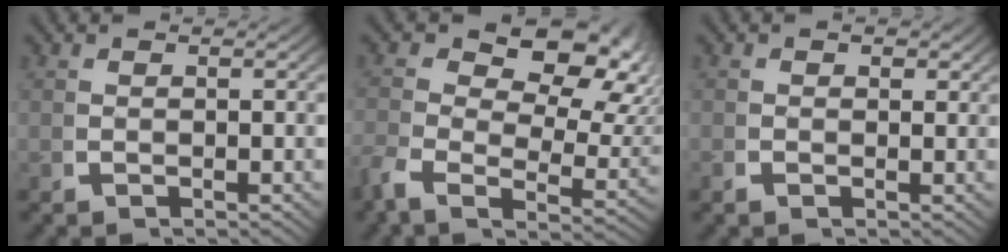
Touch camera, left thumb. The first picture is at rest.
{"total": 8.0, "force": [1.6, 4.7, 6.3], "torque": [-0.097, -0.019, 0.018]}
{"total": 0.9, "force": [0.2, 0.7, 0.5], "torque": [-0.006, -0.002, 0.000]}